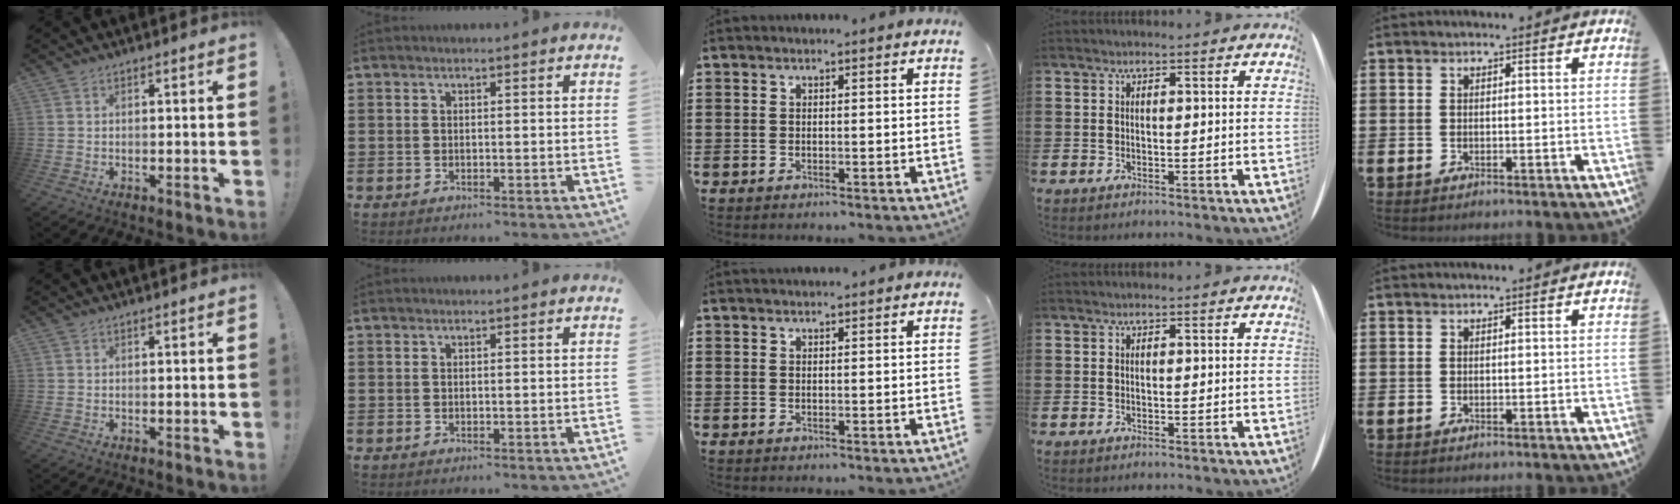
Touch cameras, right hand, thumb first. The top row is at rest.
{"middle": {"total": 0.6, "force": [0.6, 0.1, 0.0], "torque": [0.006, -0.003, 0.011]}}